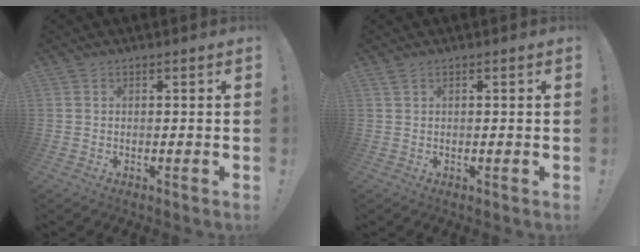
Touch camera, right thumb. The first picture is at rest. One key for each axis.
{"total": 1.7, "fx": 1.2, "fy": 0.4, "fz": 1.1, "tx": -0.014, "ty": -0.004, "tz": 0.022}